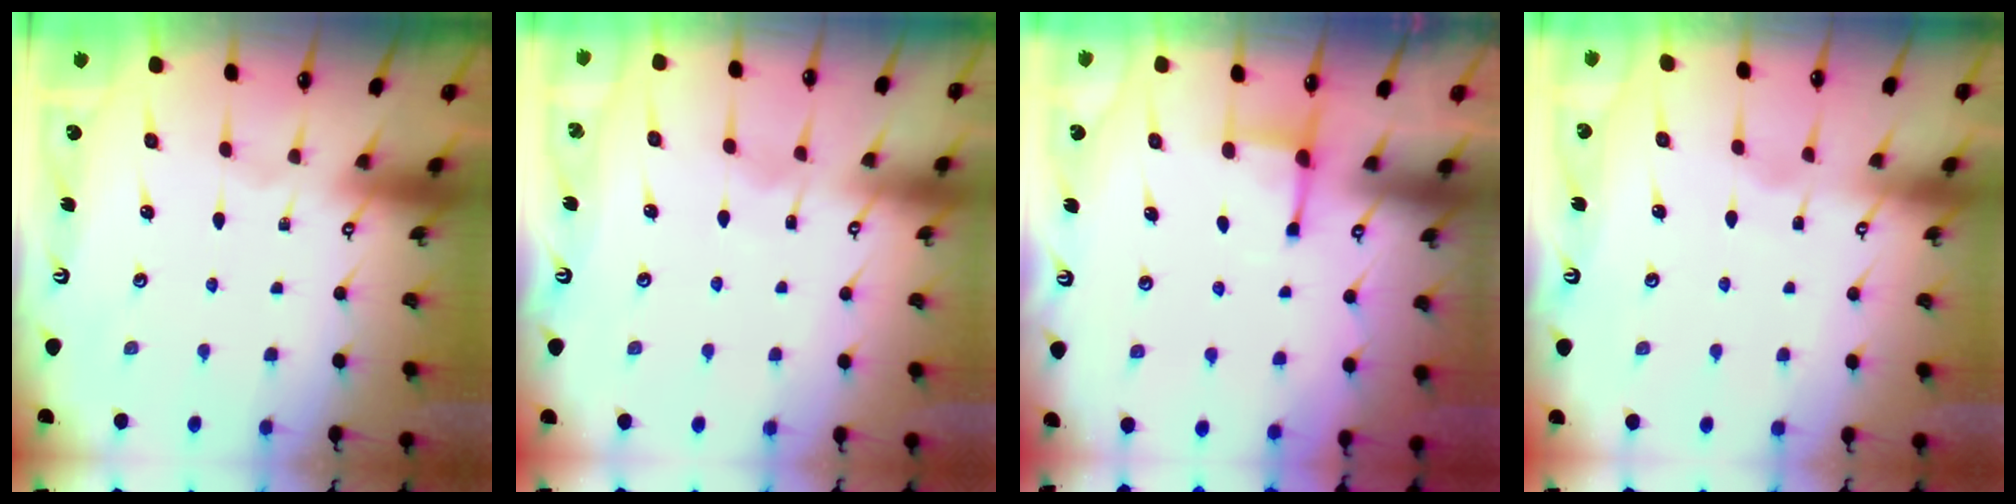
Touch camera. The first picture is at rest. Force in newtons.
{"total": 3.6, "press": 3.6, "slide": 0.5}
{"total": 2.3, "press": 2.2, "slide": 0.6}
{"total": 2.2, "press": 2.2, "slide": 0.3}